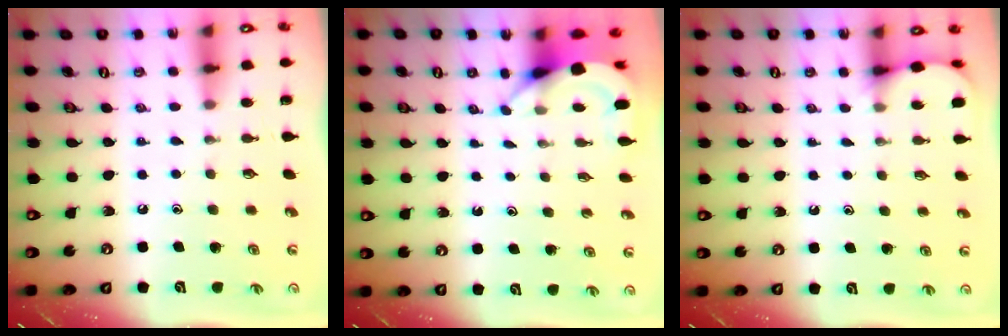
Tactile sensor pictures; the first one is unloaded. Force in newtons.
{"total": 3.7, "press": 3.7, "slide": 0.2}
{"total": 2.8, "press": 2.8, "slide": 0.3}